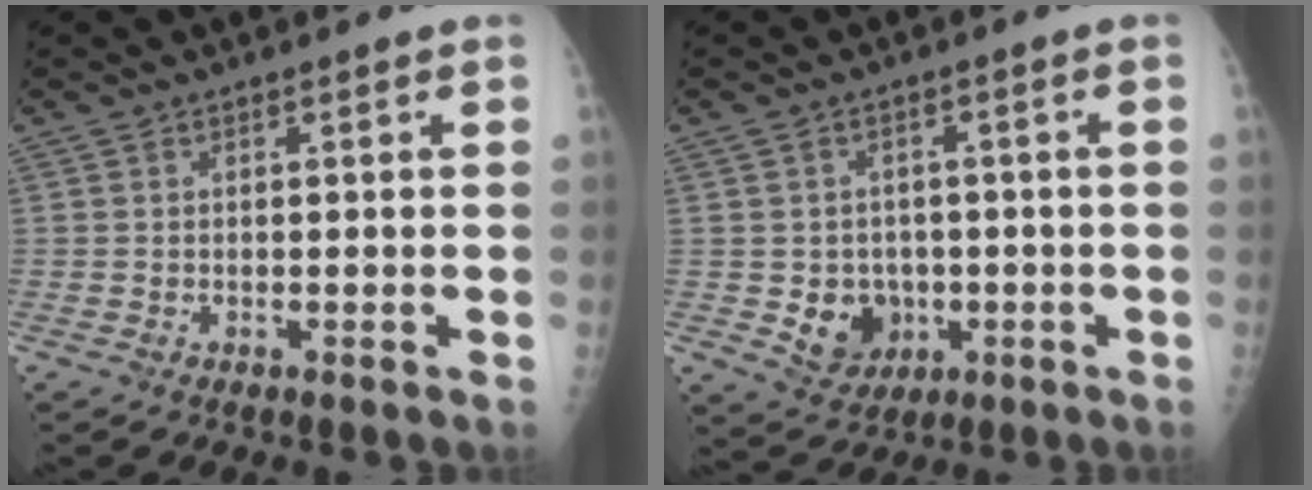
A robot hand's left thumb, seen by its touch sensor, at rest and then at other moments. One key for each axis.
{"total": 7.2, "fx": -1.5, "fy": 6.3, "fz": 3.3, "tx": -0.017, "ty": 0.006, "tz": -0.011}